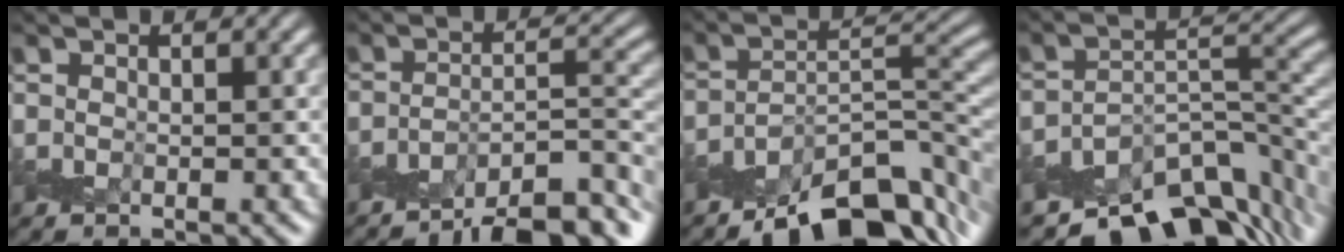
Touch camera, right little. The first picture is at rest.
{"total": 8.0, "force": [-6.7, 1.7, 4.1], "torque": [-0.054, 0.002, -0.107]}
{"total": 10.2, "force": [-7.4, 3.5, 6.0], "torque": [-0.076, 0.002, -0.133]}
{"total": 10.6, "force": [-8.1, 4.4, 5.1], "torque": [-0.061, -0.007, -0.132]}